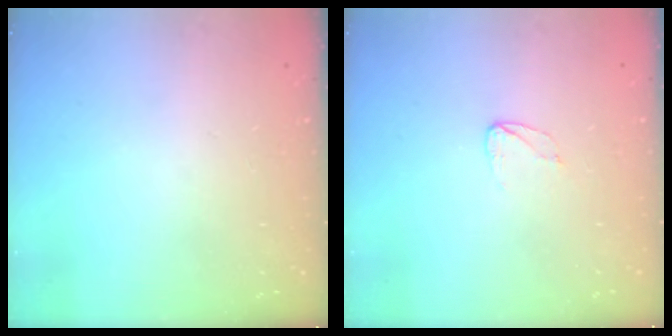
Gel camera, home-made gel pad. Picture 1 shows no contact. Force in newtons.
{"total": 4.1, "press": 4.1, "slide": 0.4}